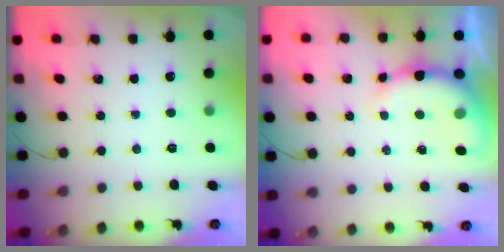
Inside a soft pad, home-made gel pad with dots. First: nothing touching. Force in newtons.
{"total": 8.6, "press": 8.6, "slide": 0.4}